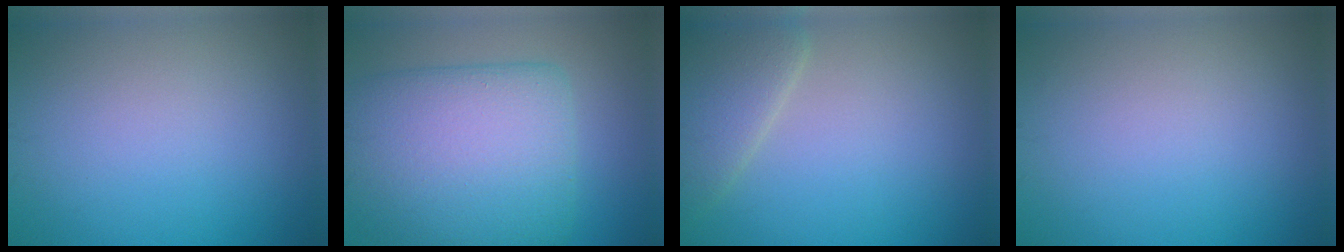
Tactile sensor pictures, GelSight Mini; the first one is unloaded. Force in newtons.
{"total": 11.0, "press": 10.9, "slide": 0.9}
{"total": 4.4, "press": 4.4, "slide": 0.2}
{"total": 0.0}